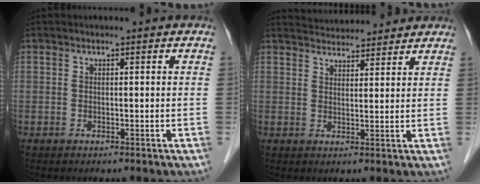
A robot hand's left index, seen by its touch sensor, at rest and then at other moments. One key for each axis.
{"total": 8.1, "fx": 7.9, "fy": 1.3, "fz": 1.6, "tx": -0.025, "ty": 0.025, "tz": 0.108}